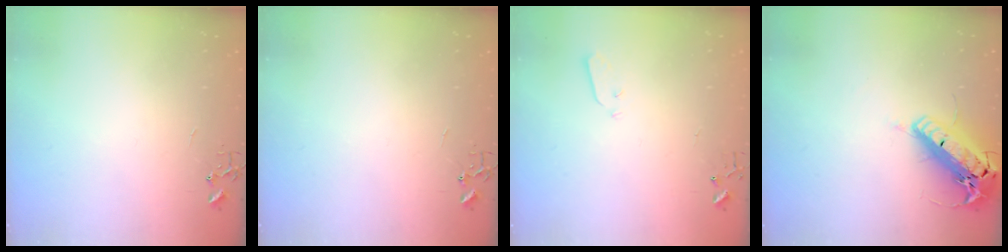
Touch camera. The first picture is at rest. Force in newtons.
{"total": 0.0}
{"total": 3.6, "press": 3.6, "slide": 0.2}
{"total": 22.0, "press": 21.5, "slide": 4.5}